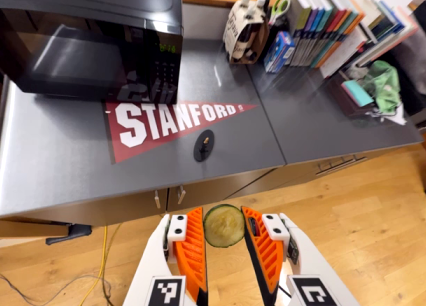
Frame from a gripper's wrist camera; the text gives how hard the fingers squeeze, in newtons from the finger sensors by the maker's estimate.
{"total": 4.5, "left": 4.5, "right": 4.5}